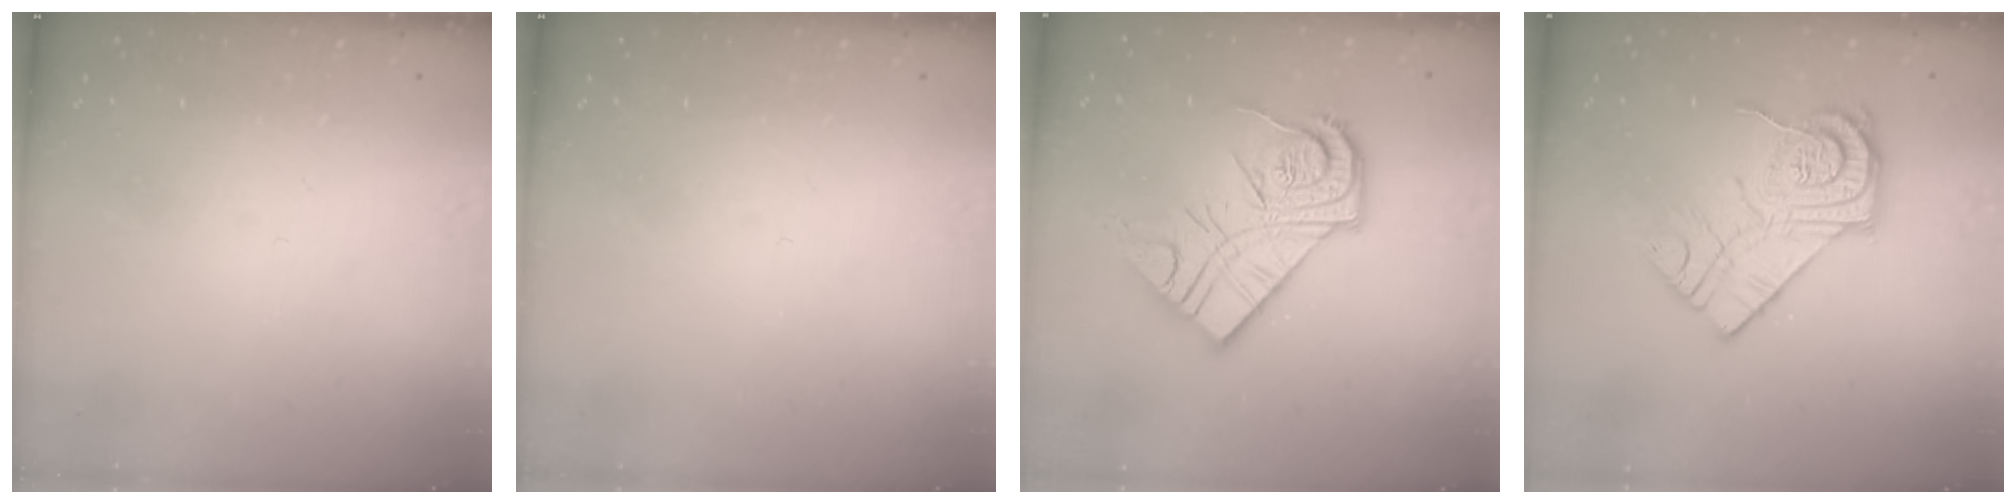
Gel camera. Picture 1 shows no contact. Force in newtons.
{"total": 0.0}
{"total": 16.7, "press": 16.6, "slide": 1.5}
{"total": 14.1, "press": 14.1, "slide": 0.3}